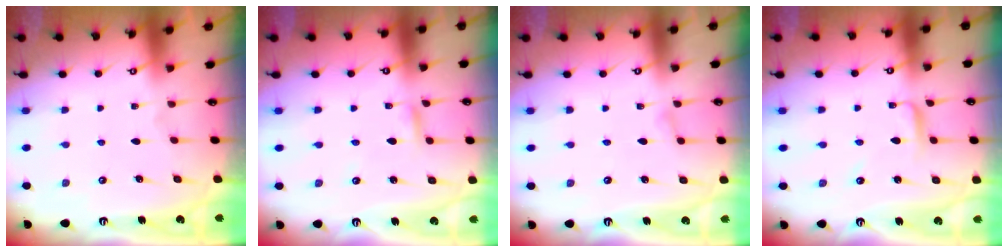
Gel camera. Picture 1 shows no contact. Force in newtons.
{"total": 2.0, "press": 2.0, "slide": 0.1}
{"total": 2.2, "press": 2.1, "slide": 0.3}
{"total": 3.0, "press": 3.0, "slide": 0.4}